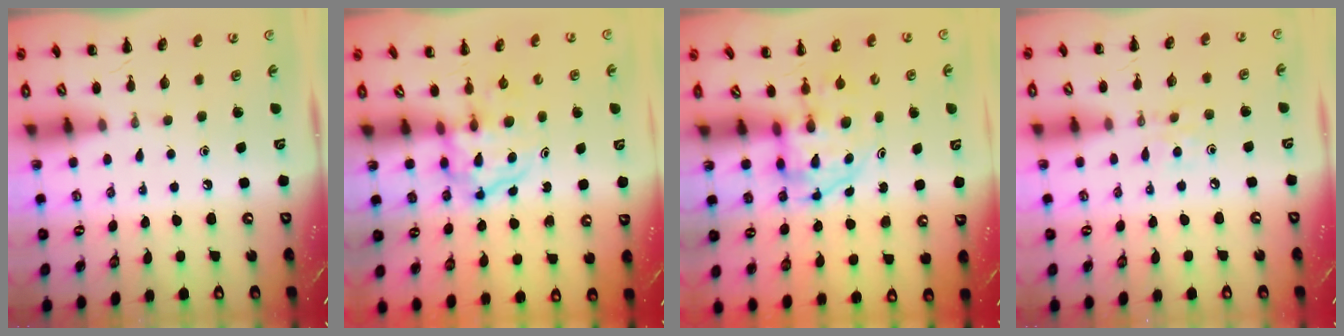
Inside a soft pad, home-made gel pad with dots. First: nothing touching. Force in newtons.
{"total": 3.8, "press": 3.8, "slide": 0.4}
{"total": 3.4, "press": 3.3, "slide": 0.5}
{"total": 5.4, "press": 5.1, "slide": 1.8}